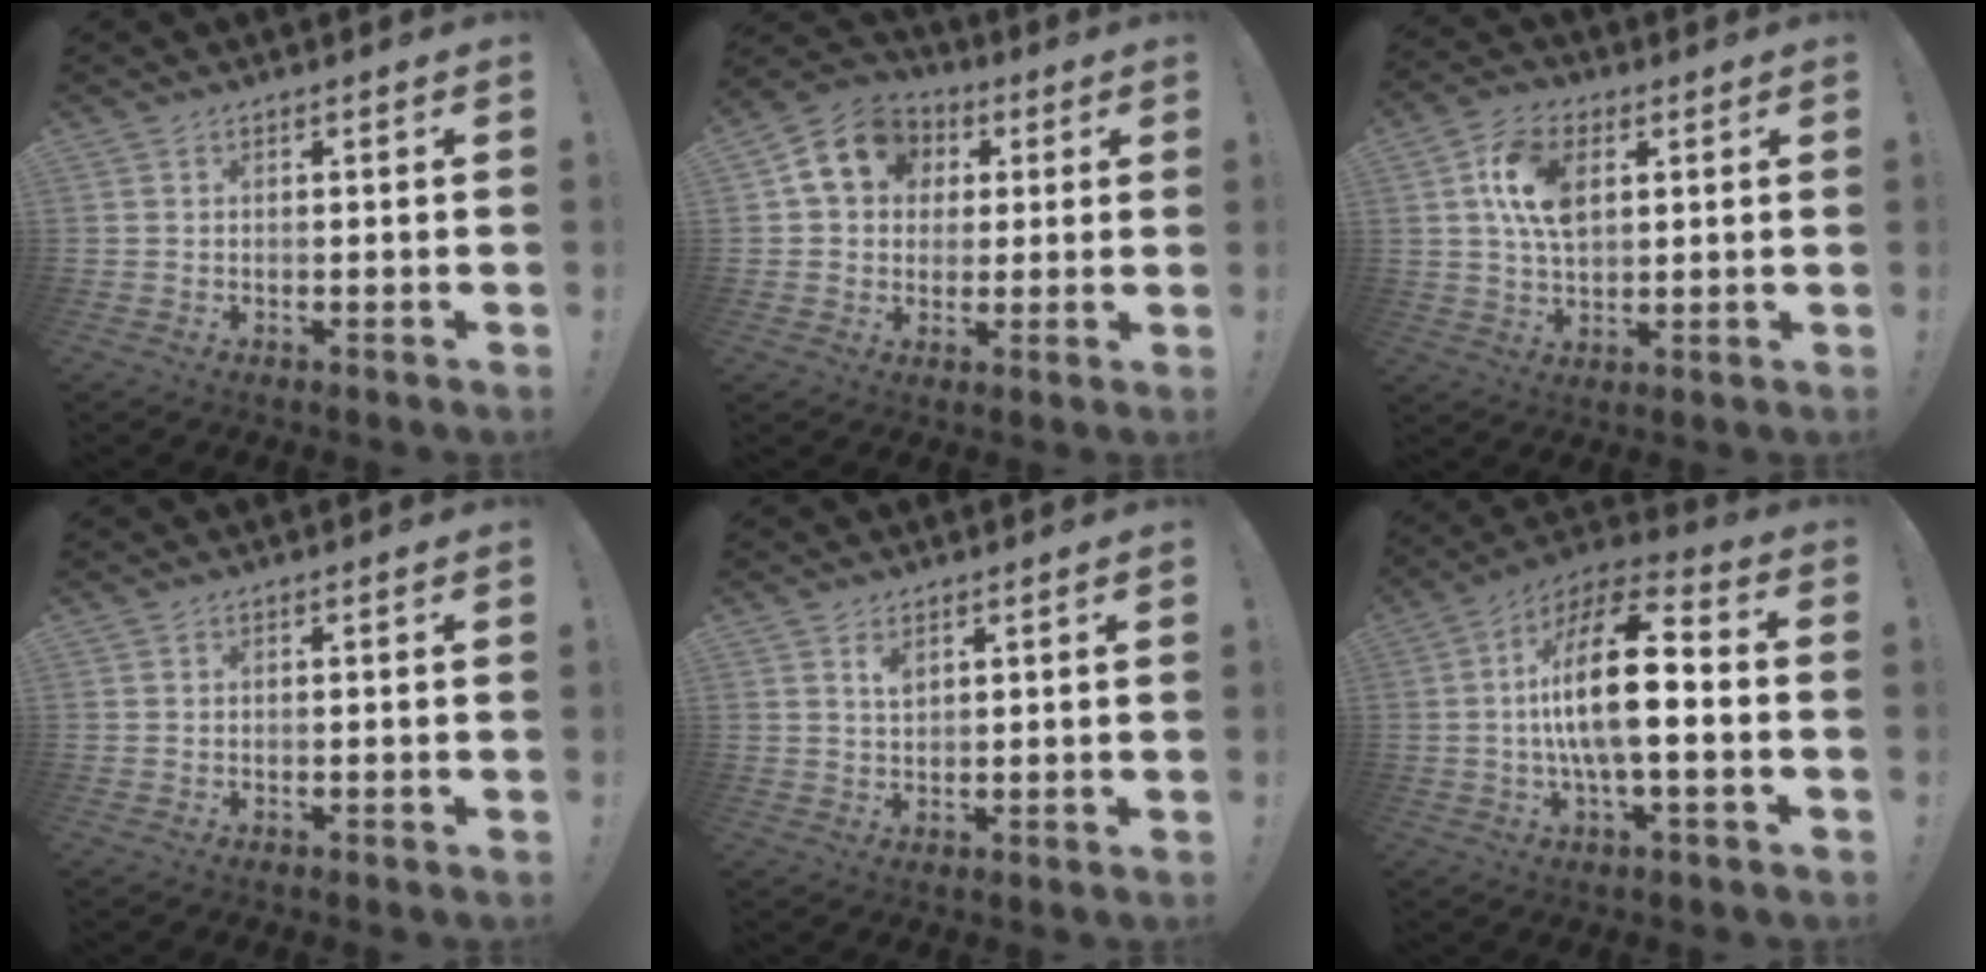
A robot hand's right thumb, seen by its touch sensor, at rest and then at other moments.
{"total": 12.9, "force": [4.2, 10.7, 5.8], "torque": [-0.074, -0.010, 0.084]}
{"total": 12.9, "force": [3.7, 8.3, 9.2], "torque": [-0.174, 0.005, 0.067]}
{"total": 0.0}
{"total": 3.0, "force": [1.9, 1.3, 1.9], "torque": [-0.018, -0.015, 0.029]}
{"total": 19.4, "force": [-0.5, 6.4, 18.3], "torque": [-0.333, 0.007, -0.016]}